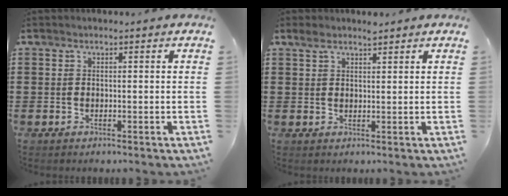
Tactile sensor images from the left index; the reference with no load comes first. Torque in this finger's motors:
{"motor_torque": [0.70, -0.54, 0.03, 0.03]}